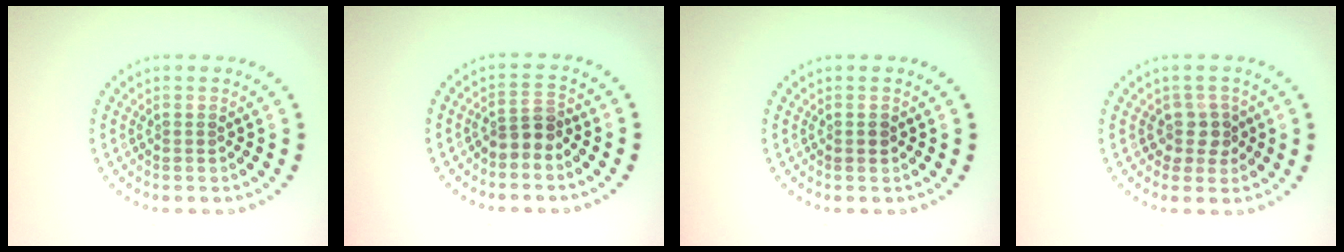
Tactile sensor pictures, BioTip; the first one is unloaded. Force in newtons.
{"total": 2.2, "press": 1.8, "slide": 1.3}
{"total": 0.8, "press": 0.8, "slide": 0.1}
{"total": 2.0, "press": 1.6, "slide": 1.3}